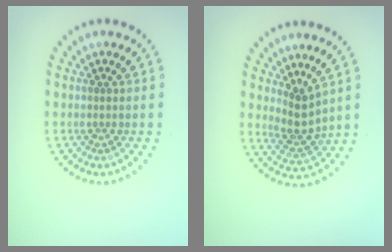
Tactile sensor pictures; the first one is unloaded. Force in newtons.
{"total": 2.5, "press": 2.0, "slide": 1.5}